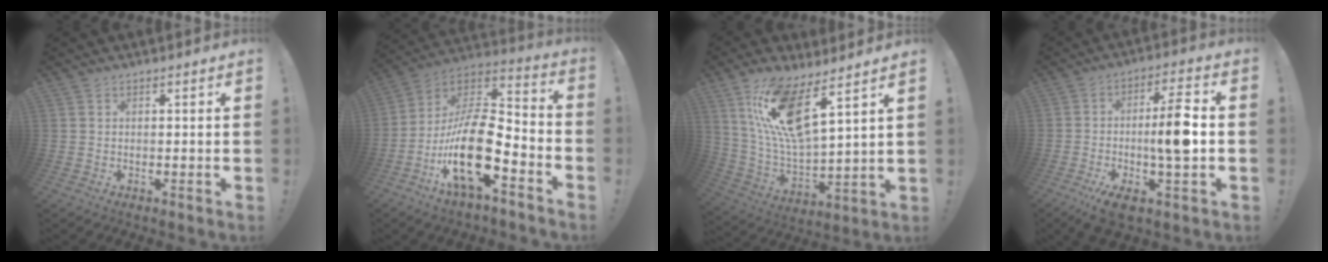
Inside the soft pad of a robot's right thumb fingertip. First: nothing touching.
{"total": 21.0, "force": [-7.3, 9.0, 17.5], "torque": [-0.344, 0.033, -0.118]}
{"total": 16.1, "force": [9.7, 4.4, 12.0], "torque": [-0.240, -0.053, 0.167]}
{"total": 14.3, "force": [-2.6, 2.8, 13.7], "torque": [-0.238, 0.020, -0.041]}